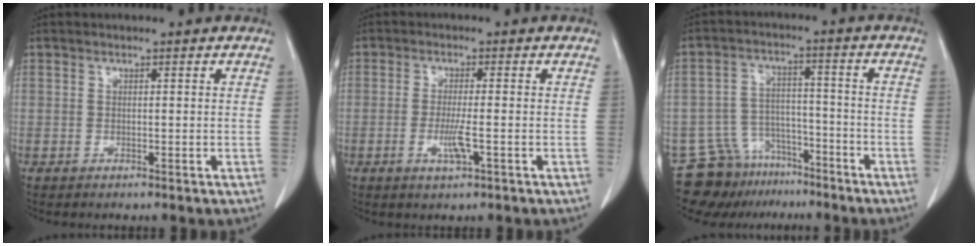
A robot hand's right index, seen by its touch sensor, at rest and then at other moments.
{"total": 3.7, "force": [-1.1, 0.2, 3.5], "torque": [-0.068, -0.007, -0.017]}
{"total": 9.9, "force": [-8.0, 5.8, 0.8], "torque": [-0.014, 0.039, -0.129]}